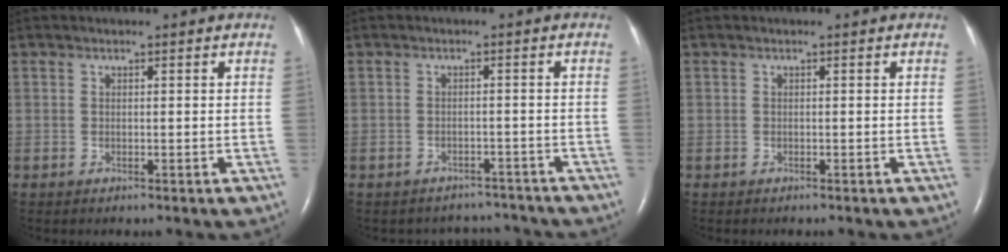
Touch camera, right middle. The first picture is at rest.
{"total": 5.2, "force": [-4.8, 1.7, -0.8], "torque": [0.009, 0.019, -0.057]}
{"total": 0.0}